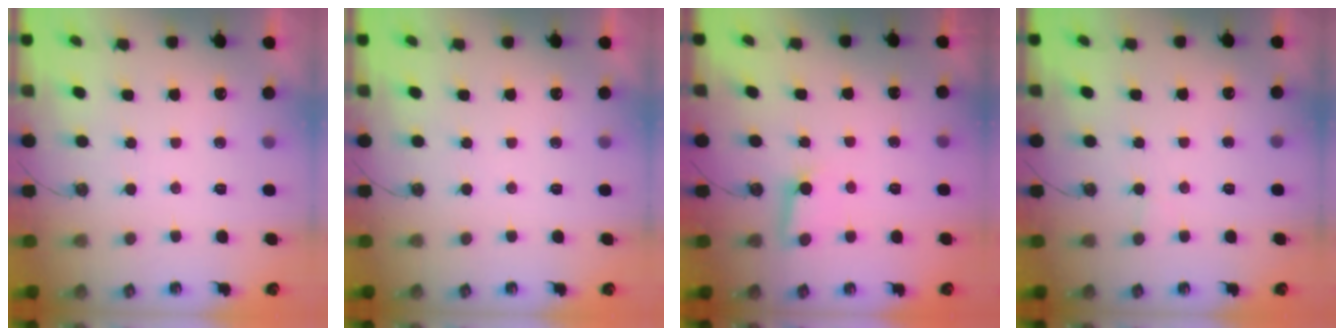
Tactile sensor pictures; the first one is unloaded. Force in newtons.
{"total": 0.0}
{"total": 4.4, "press": 4.3, "slide": 0.4}
{"total": 2.9, "press": 2.9, "slide": 0.2}